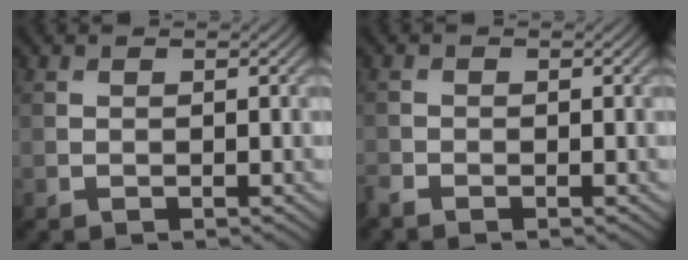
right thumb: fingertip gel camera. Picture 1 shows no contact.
{"total": 1.2, "force": [-1.2, 0.2, 0.3], "torque": [-0.011, -0.006, -0.031]}